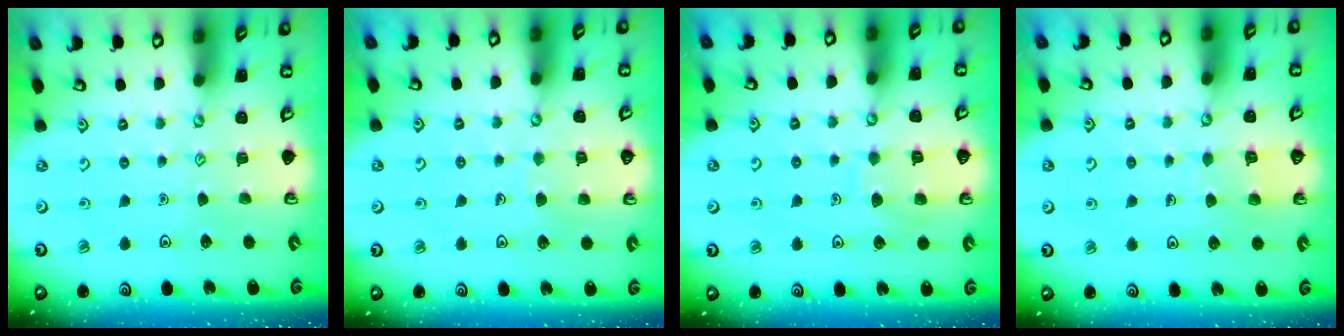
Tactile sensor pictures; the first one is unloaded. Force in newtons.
{"total": 3.7, "press": 3.7, "slide": 0.3}
{"total": 7.3, "press": 7.2, "slide": 0.8}
{"total": 4.8, "press": 4.8, "slide": 0.5}